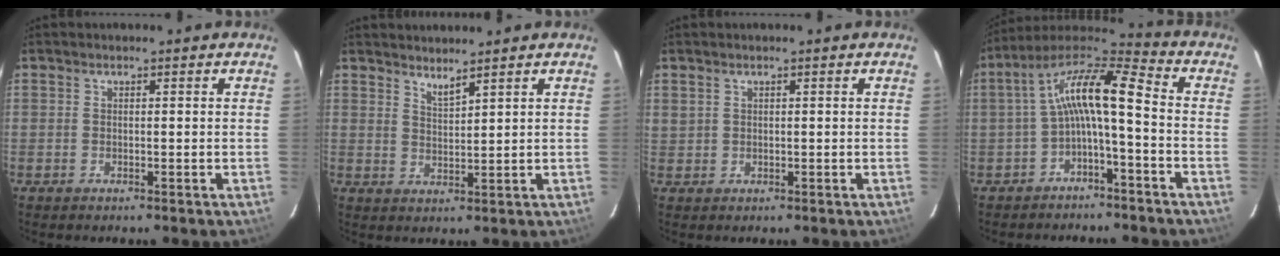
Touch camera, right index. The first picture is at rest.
{"total": 2.8, "force": [2.5, 0.0, 1.2], "torque": [-0.021, -0.003, 0.042]}
{"total": 1.2, "force": [0.8, 0.9, 0.3], "torque": [-0.003, 0.006, 0.017]}
{"total": 11.0, "force": [-1.7, 2.4, 10.6], "torque": [-0.216, 0.025, -0.038]}